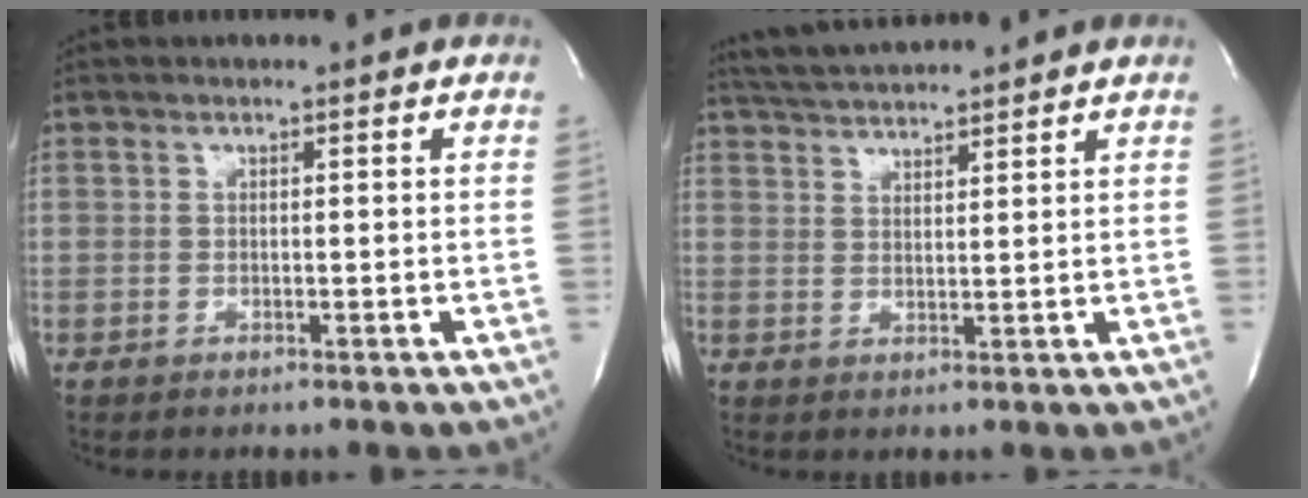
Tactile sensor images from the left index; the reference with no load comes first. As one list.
[{"total": 6.8, "force": [6.5, -0.2, 2.0], "torque": [-0.047, 0.023, 0.114]}]